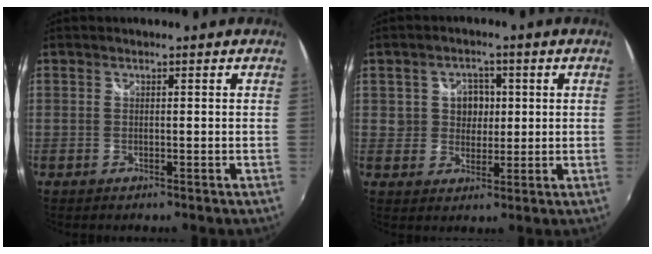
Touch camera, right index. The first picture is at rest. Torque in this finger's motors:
{"motor_torque": [0.07, 0.06, 0.05, 0.03]}